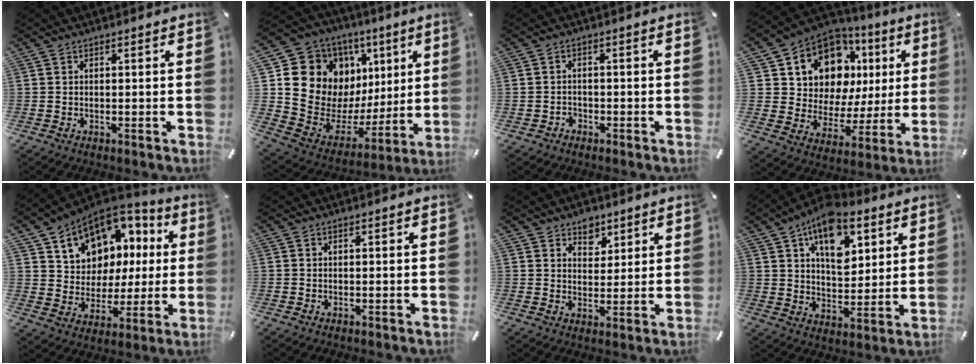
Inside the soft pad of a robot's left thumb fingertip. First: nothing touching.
{"total": 15.2, "force": [5.2, 13.6, 4.5], "torque": [-0.055, -0.064, 0.121]}
{"total": 1.9, "force": [-1.2, 1.4, 0.4], "torque": [-0.011, 0.008, -0.029]}
{"total": 12.8, "force": [7.0, 9.3, 5.3], "torque": [-0.095, -0.065, 0.128]}
{"total": 11.5, "force": [6.0, 9.3, 3.0], "torque": [-0.066, -0.050, 0.114]}
{"total": 0.0}
{"total": 5.7, "force": [3.8, 4.2, 0.9], "torque": [0.005, -0.021, 0.061]}
{"total": 14.2, "force": [7.8, 8.6, 8.2], "torque": [-0.127, -0.029, 0.138]}